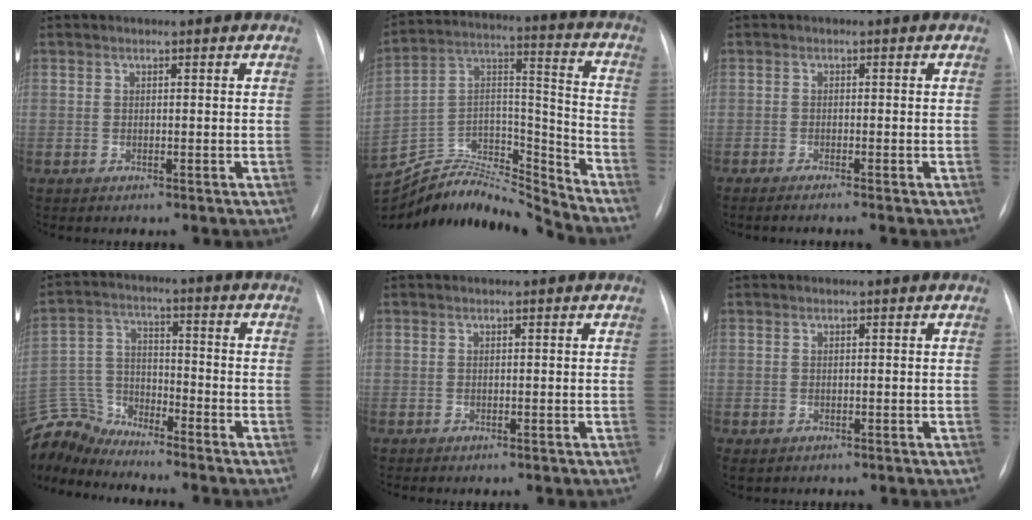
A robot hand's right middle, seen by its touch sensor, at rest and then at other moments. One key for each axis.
{"total": 19.5, "fx": -19.2, "fy": 1.0, "fz": 3.0, "tx": -0.050, "ty": 0.047, "tz": -0.330}
{"total": 2.9, "fx": -2.4, "fy": -0.6, "fz": 1.7, "tx": -0.018, "ty": 0.000, "tz": -0.032}
{"total": 9.8, "fx": -9.7, "fy": 0.8, "fz": -0.1, "tx": -0.008, "ty": 0.023, "tz": -0.193}
{"total": 0.0}
{"total": 0.9, "fx": -0.3, "fy": 0.6, "fz": 0.5, "tx": -0.011, "ty": 0.001, "tz": 0.002}